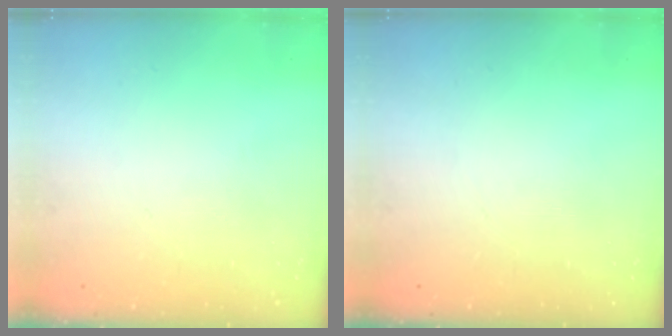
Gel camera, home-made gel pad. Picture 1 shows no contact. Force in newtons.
{"total": 0.0}